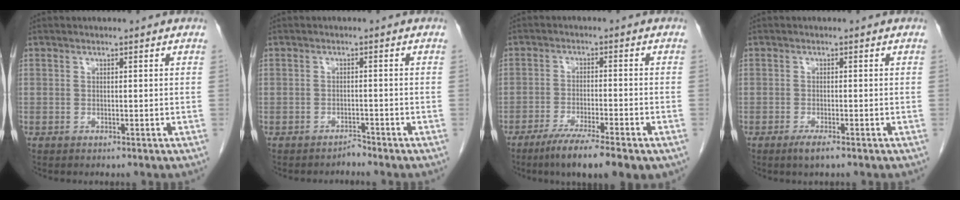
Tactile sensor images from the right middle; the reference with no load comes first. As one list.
[{"total": 1.2, "force": [-1.2, 0.1, -0.2], "torque": [0.009, -0.003, -0.019]}, {"total": 10.2, "force": [-7.0, 1.2, 7.4], "torque": [-0.115, -0.021, -0.107]}, {"total": 2.0, "force": [-1.4, 0.2, 1.5], "torque": [-0.033, -0.005, -0.025]}]